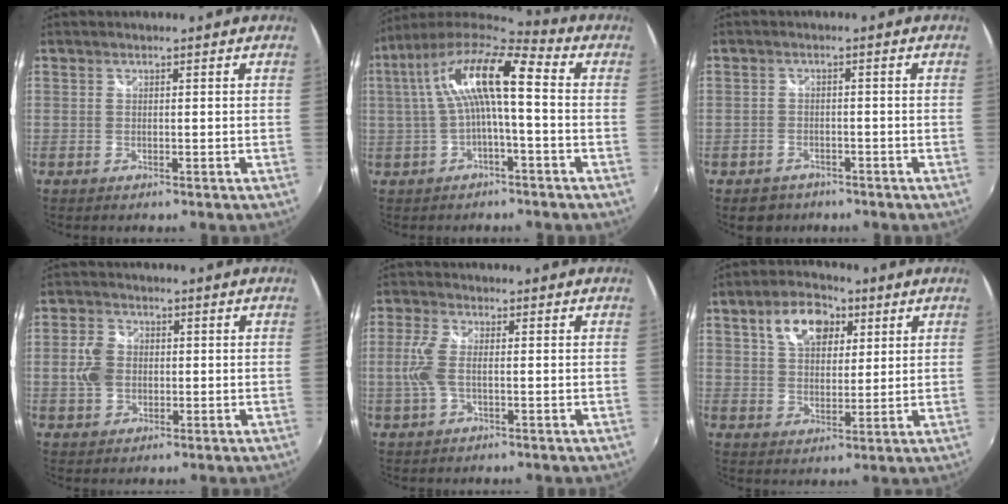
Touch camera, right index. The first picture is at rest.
{"total": 13.8, "force": [1.3, 3.0, 13.4], "torque": [-0.249, 0.024, 0.018]}
{"total": 4.1, "force": [-2.9, 2.8, 0.8], "torque": [-0.030, 0.002, -0.044]}
{"total": 5.7, "force": [-0.2, 4.6, 3.4], "torque": [-0.071, 0.009, -0.001]}
{"total": 5.4, "force": [-0.3, 2.1, 5.0], "torque": [-0.113, 0.002, -0.004]}
{"total": 10.4, "force": [4.9, 6.3, 6.7], "torque": [-0.118, 0.028, 0.082]}